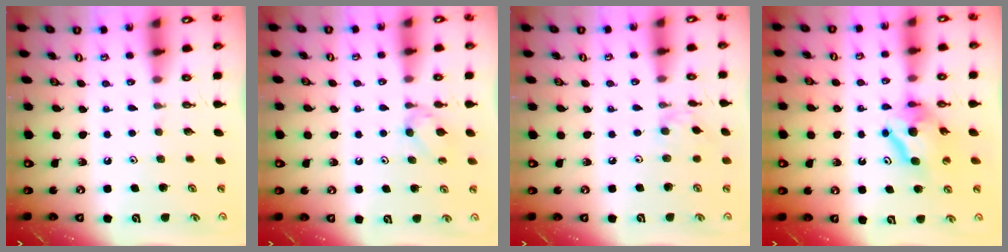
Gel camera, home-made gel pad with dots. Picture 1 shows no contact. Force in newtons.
{"total": 6.0, "press": 6.0, "slide": 0.9}
{"total": 3.0, "press": 3.0, "slide": 0.5}
{"total": 8.9, "press": 8.9, "slide": 0.8}